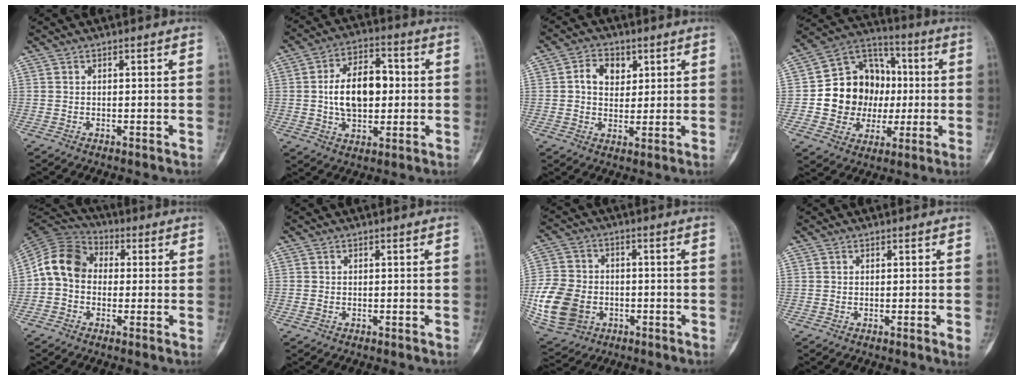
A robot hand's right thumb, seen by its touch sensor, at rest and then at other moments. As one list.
[{"total": 12.9, "force": [0.5, 8.0, 10.1], "torque": [-0.146, 0.018, 0.007]}, {"total": 6.3, "force": [1.9, 4.7, 3.7], "torque": [-0.034, -0.002, 0.031]}, {"total": 17.5, "force": [-0.4, 14.9, 9.2], "torque": [-0.099, 0.034, 0.003]}, {"total": 9.9, "force": [-0.1, 8.0, 5.8], "torque": [-0.096, 0.030, -0.019]}, {"total": 0.6, "force": [-0.2, 0.5, 0.3], "torque": [-0.012, 0.002, -0.001]}, {"total": 14.5, "force": [-3.5, 11.4, 8.3], "torque": [-0.166, 0.007, -0.056]}, {"total": 1.3, "force": [-0.4, 0.0, 1.2], "torque": [-0.022, -0.004, -0.003]}]